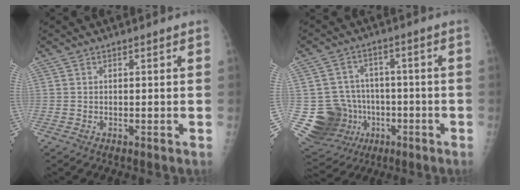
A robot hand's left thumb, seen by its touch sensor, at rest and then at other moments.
{"total": 15.2, "force": [-3.2, 14.1, 4.9], "torque": [-0.085, 0.041, -0.033]}